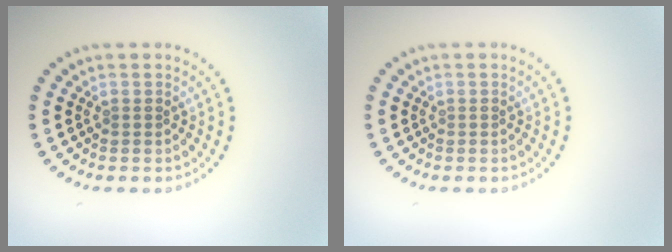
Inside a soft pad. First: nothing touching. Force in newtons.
{"total": 0.0}